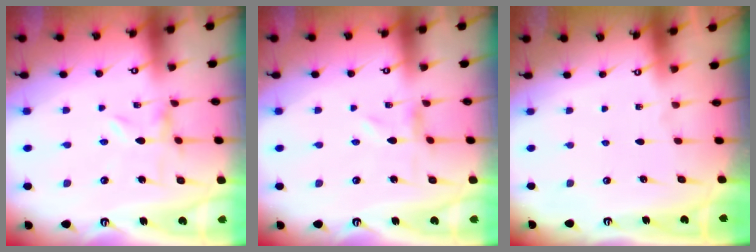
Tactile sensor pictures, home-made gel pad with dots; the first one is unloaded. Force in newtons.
{"total": 0.0}
{"total": 0.0}